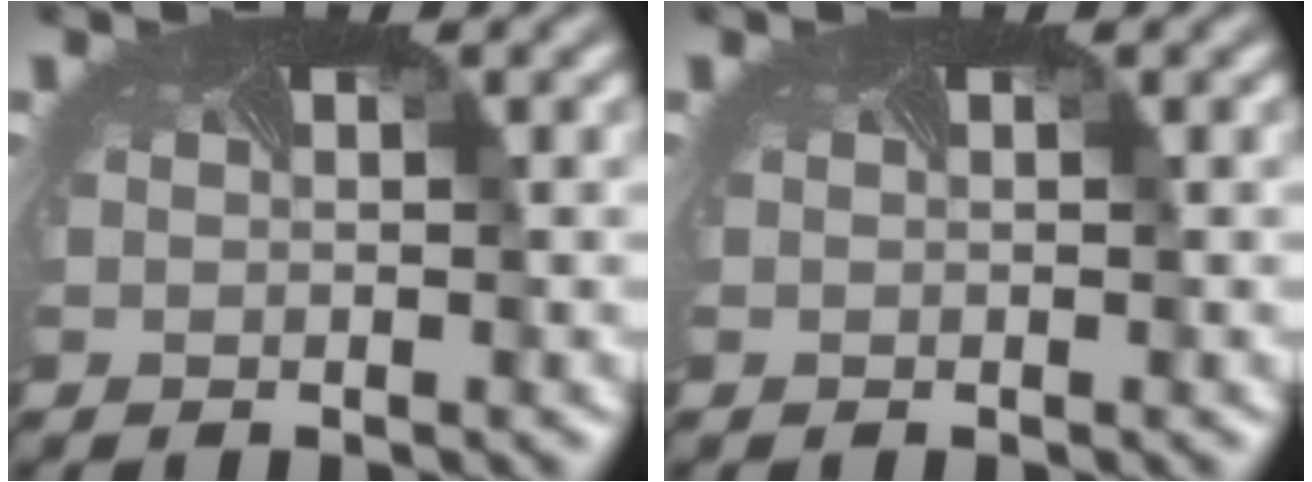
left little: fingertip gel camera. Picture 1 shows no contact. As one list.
[{"total": 0.0}]